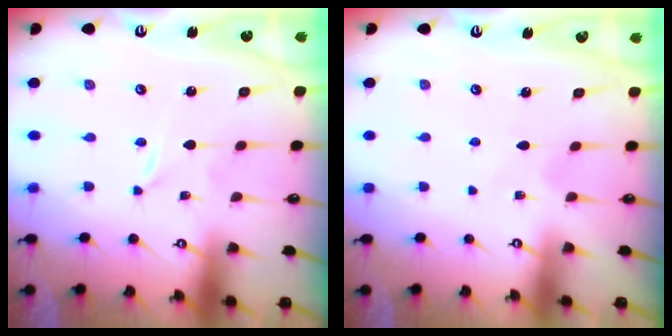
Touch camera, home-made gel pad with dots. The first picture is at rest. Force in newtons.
{"total": 2.6, "press": 2.6, "slide": 0.4}